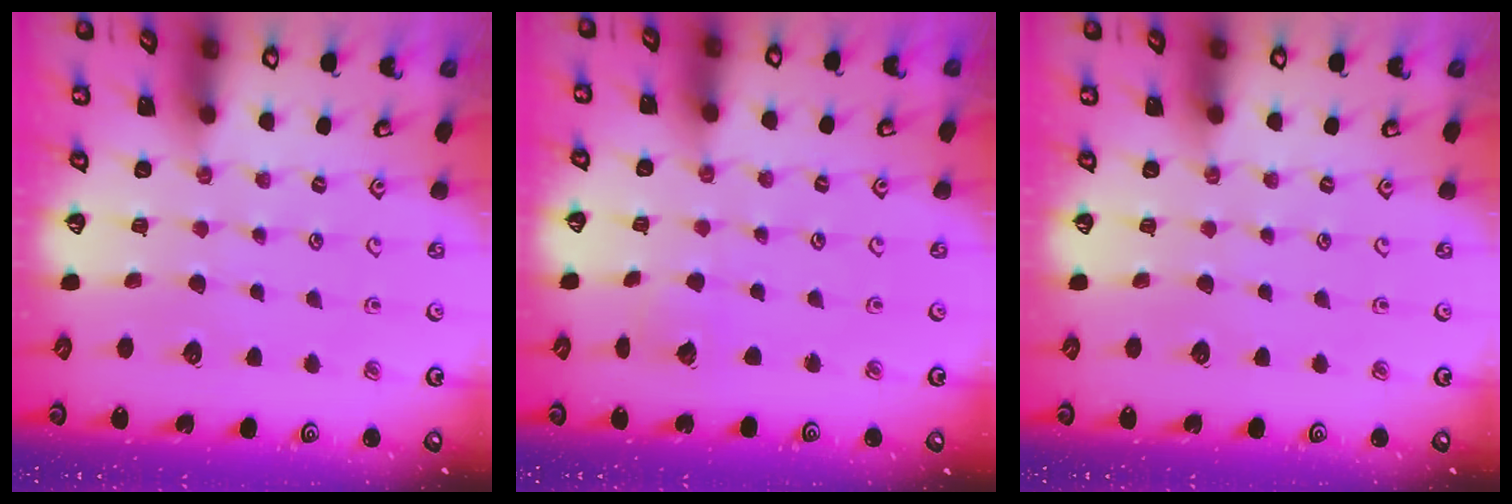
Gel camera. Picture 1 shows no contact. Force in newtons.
{"total": 2.0, "press": 2.0, "slide": 0.1}
{"total": 0.0}